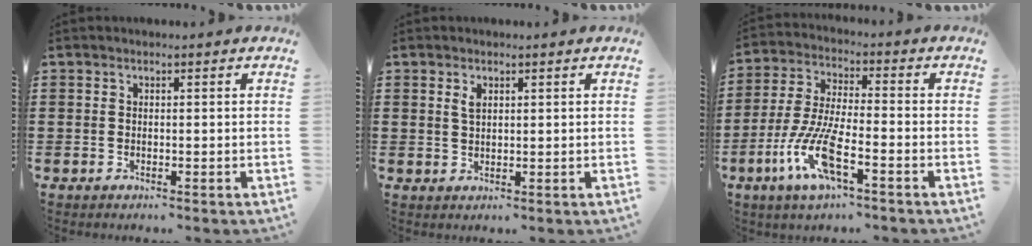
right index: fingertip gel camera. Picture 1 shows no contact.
{"total": 1.7, "force": [0.8, 0.8, 1.2], "torque": [-0.028, 0.004, 0.014]}
{"total": 9.8, "force": [-4.9, 2.2, 8.2], "torque": [-0.199, -0.016, -0.098]}